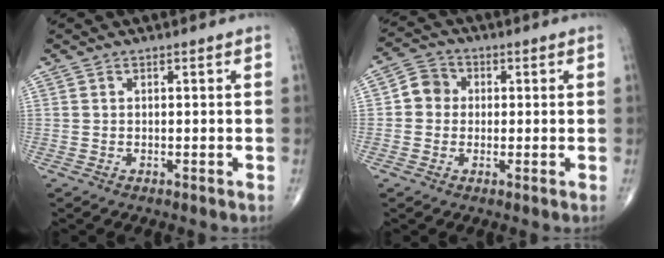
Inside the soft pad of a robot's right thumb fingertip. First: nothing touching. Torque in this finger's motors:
{"motor_torque": [0.00, 0.01, 0.12, -0.01, 0.11]}